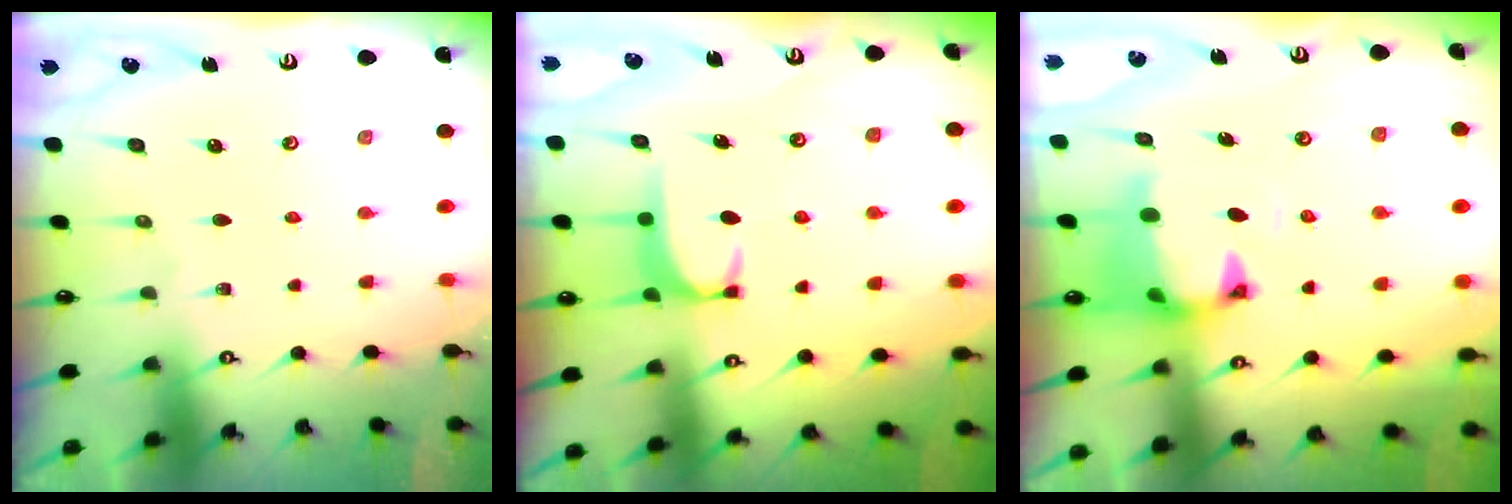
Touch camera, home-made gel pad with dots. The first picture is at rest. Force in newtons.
{"total": 1.6, "press": 1.6, "slide": 0.5}
{"total": 1.6, "press": 0.7, "slide": 1.4}